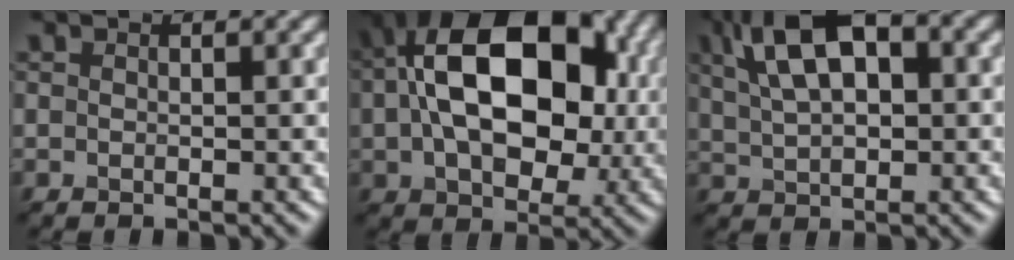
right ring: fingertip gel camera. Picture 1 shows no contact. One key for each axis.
{"total": 13.1, "fx": 1.4, "fy": 8.1, "fz": 10.1, "tx": -0.181, "ty": 0.018, "tz": 0.055}
{"total": 7.0, "fx": 2.7, "fy": 3.2, "fz": 5.6, "tx": -0.123, "ty": 0.035, "tz": 0.063}